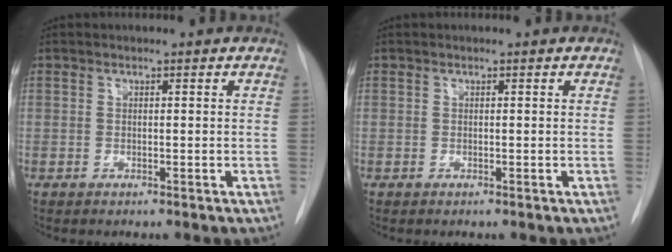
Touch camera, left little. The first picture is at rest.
{"total": 0.0}